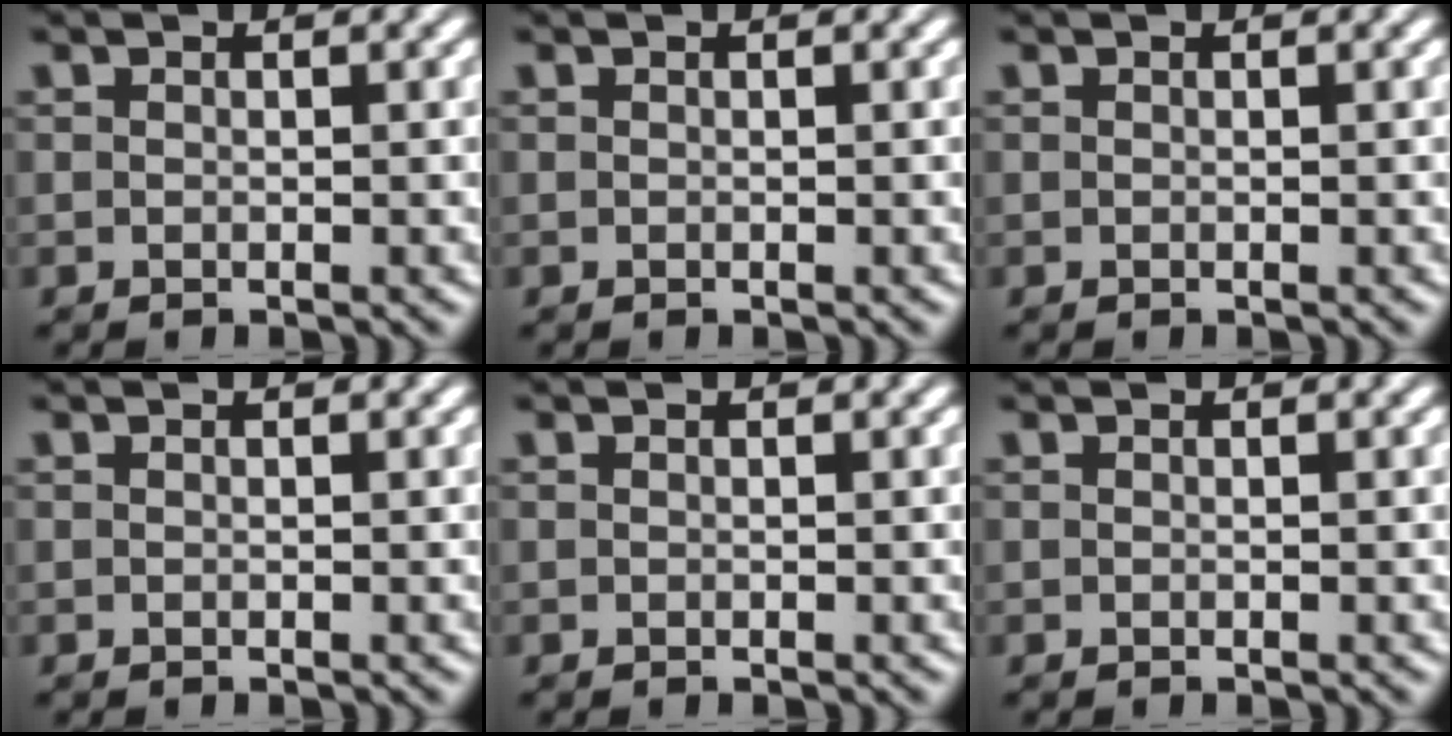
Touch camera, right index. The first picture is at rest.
{"total": 0.0}
{"total": 0.0}
{"total": 0.0}
{"total": 0.0}
{"total": 0.0}